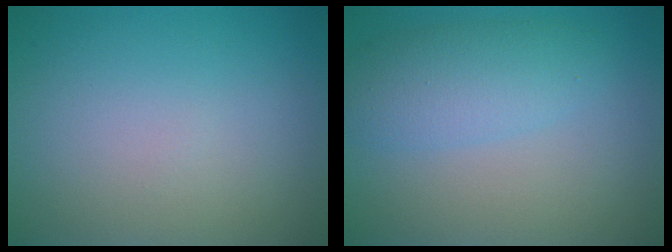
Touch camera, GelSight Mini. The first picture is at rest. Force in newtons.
{"total": 4.0, "press": 4.0, "slide": 0.1}